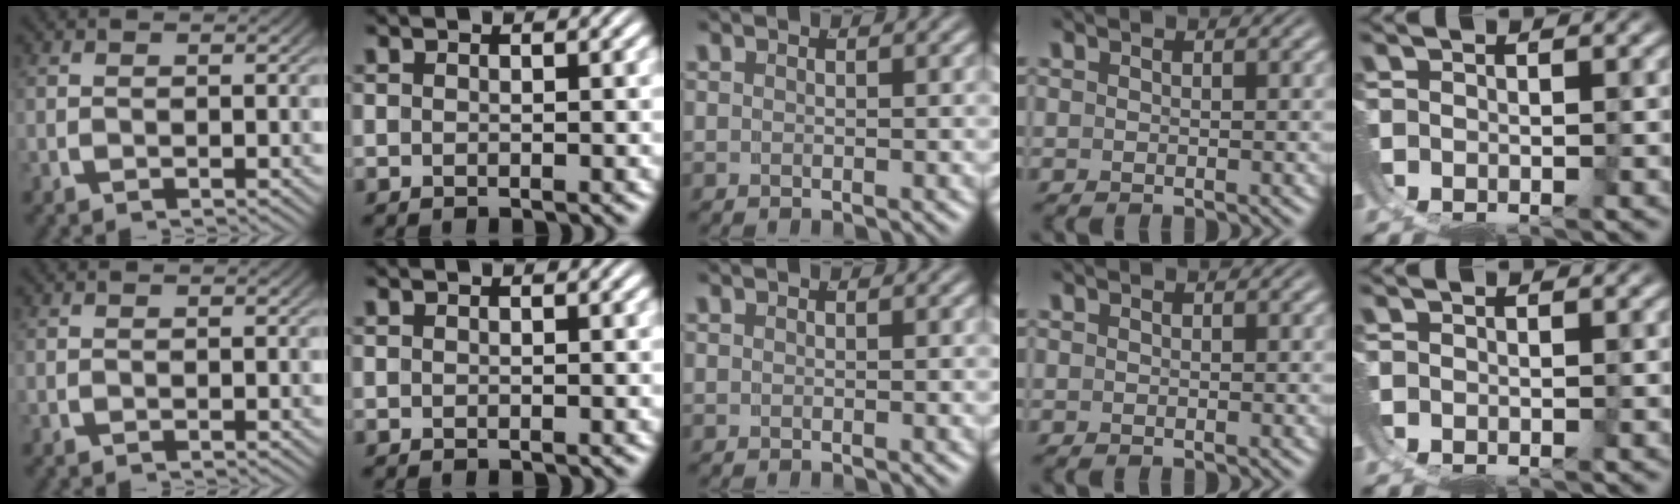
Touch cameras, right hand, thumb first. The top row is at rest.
{}